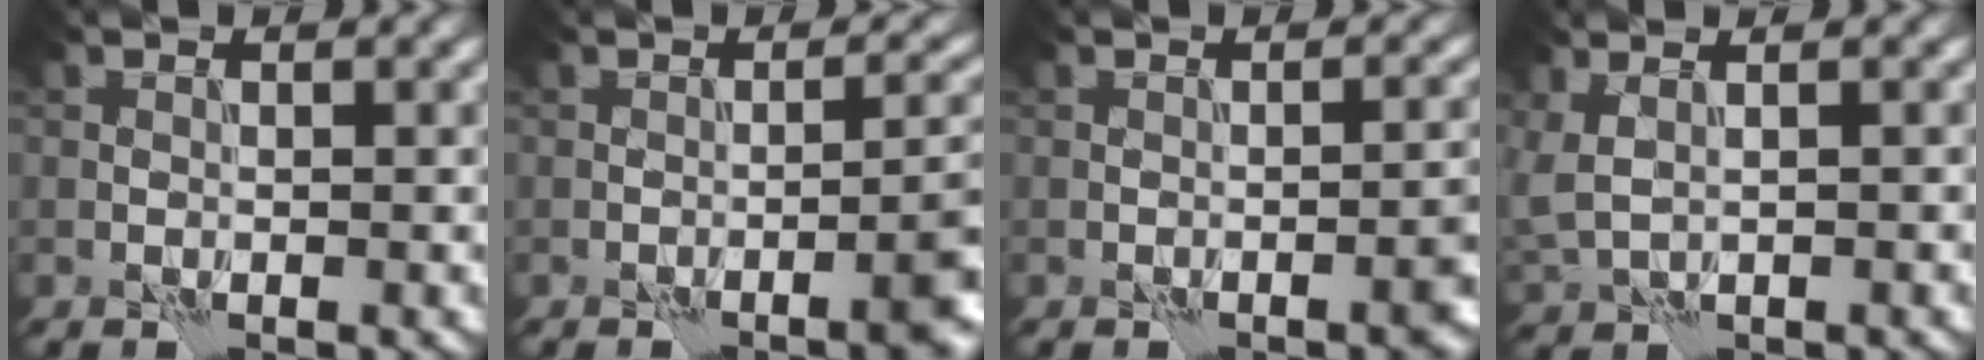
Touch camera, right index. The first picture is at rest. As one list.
[{"total": 5.0, "force": [-2.3, 1.2, 4.3], "torque": [-0.049, 0.010, -0.033]}, {"total": 2.6, "force": [-1.2, 0.5, 2.2], "torque": [-0.030, 0.005, -0.019]}, {"total": 3.1, "force": [1.2, 1.8, 2.2], "torque": [-0.051, 0.011, 0.031]}]